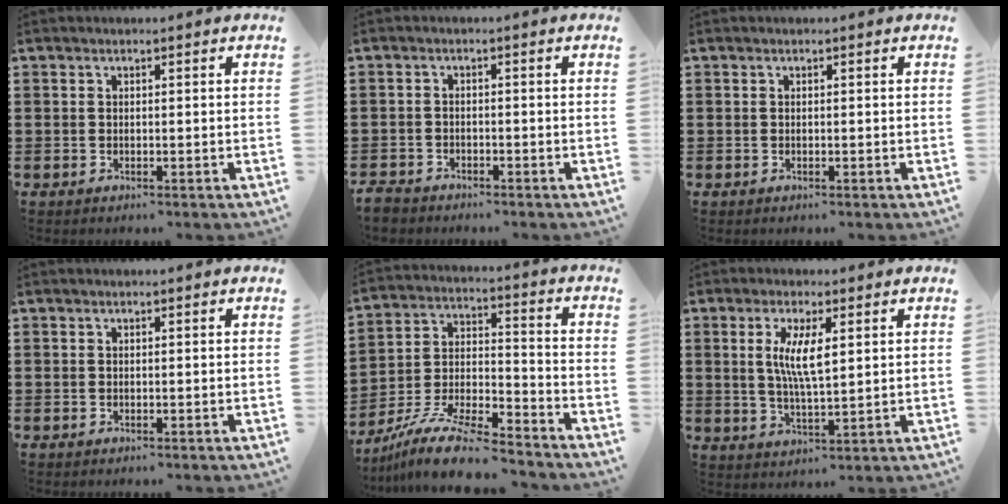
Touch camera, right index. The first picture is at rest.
{"total": 2.2, "force": [-2.2, 0.4, 0.0], "torque": [-0.013, -0.004, -0.049]}
{"total": 0.0}
{"total": 0.0}
{"total": 11.7, "force": [-10.4, 1.5, 5.2], "torque": [-0.095, 0.025, -0.202]}
{"total": 6.1, "force": [1.6, 1.6, 5.7], "torque": [-0.116, 0.003, 0.025]}